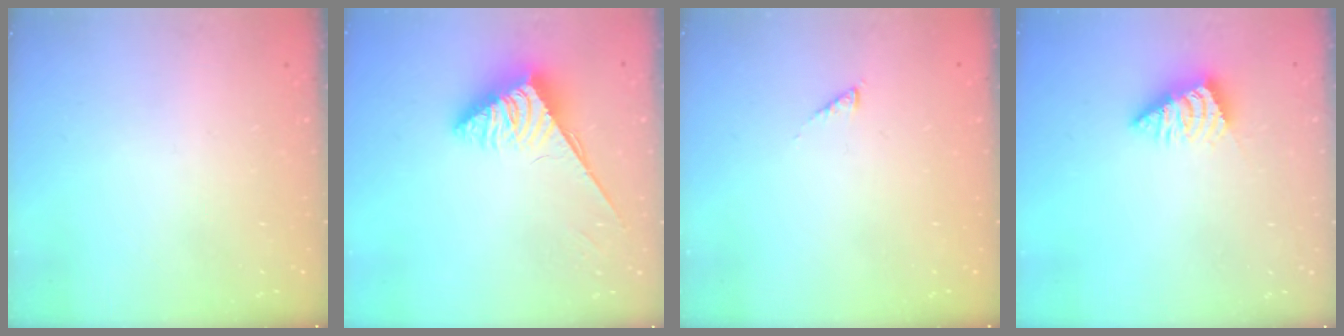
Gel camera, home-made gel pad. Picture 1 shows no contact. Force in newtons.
{"total": 3.8, "press": 3.7, "slide": 0.6}
{"total": 1.6, "press": 1.5, "slide": 0.3}
{"total": 3.0, "press": 3.0, "slide": 0.6}